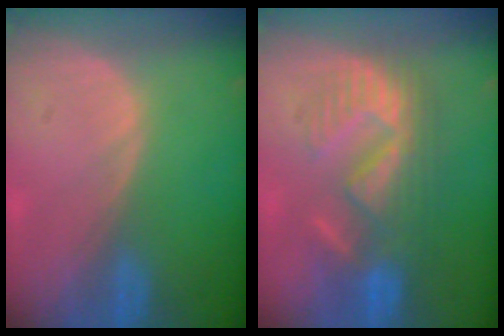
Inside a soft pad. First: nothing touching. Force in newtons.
{"total": 8.6, "press": 8.5, "slide": 1.4}